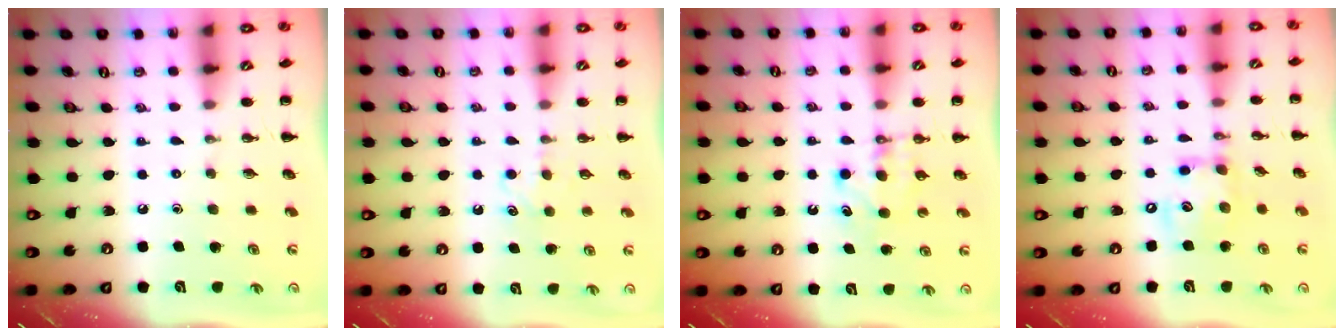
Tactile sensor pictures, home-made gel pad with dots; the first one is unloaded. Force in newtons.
{"total": 4.6, "press": 4.5, "slide": 1.2}
{"total": 6.3, "press": 6.1, "slide": 1.4}
{"total": 11.9, "press": 11.8, "slide": 1.6}